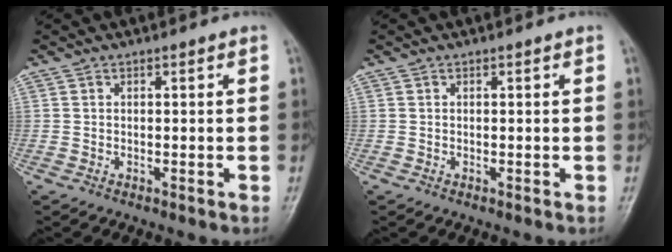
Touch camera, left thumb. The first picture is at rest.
{"total": 0.0}